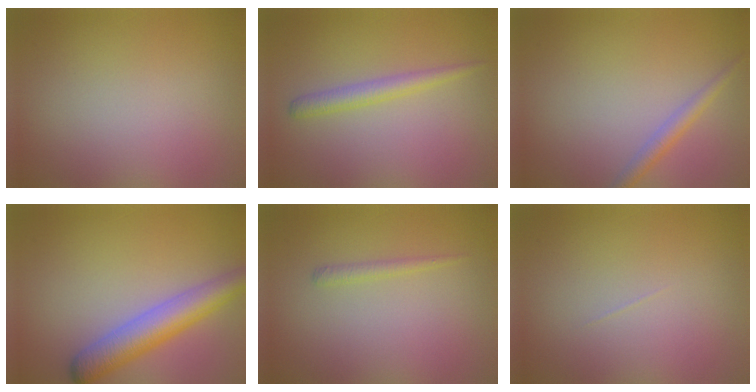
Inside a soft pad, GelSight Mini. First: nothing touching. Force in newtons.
{"total": 2.0, "press": 2.0, "slide": 0.0}
{"total": 1.8, "press": 1.8, "slide": 0.0}
{"total": 5.1, "press": 5.1, "slide": 0.2}
{"total": 0.9, "press": 0.9, "slide": 0.1}
{"total": 0.0}